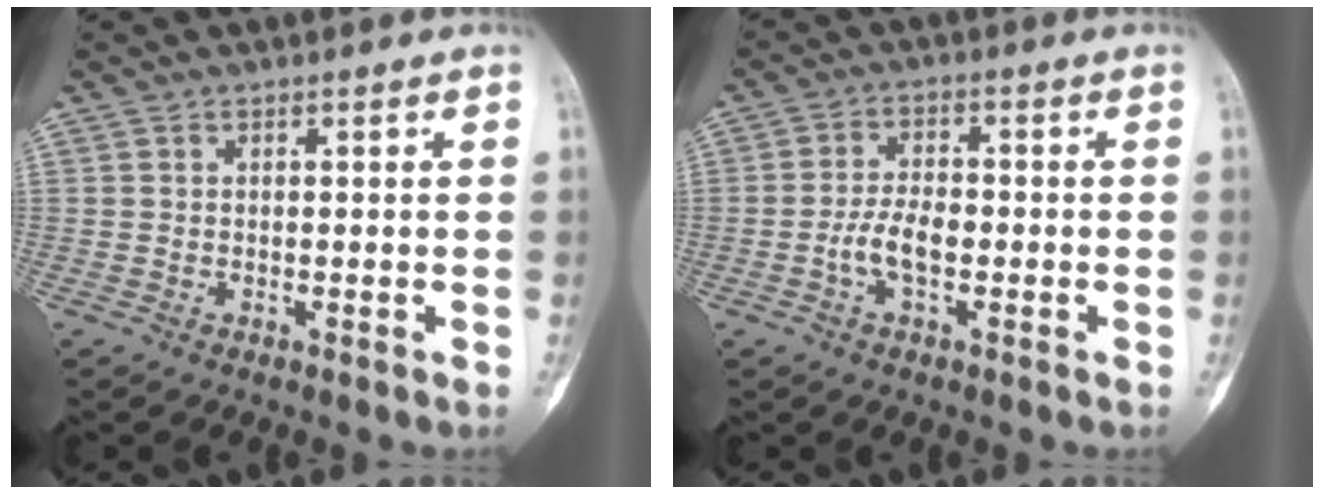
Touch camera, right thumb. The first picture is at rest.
{"total": 5.5, "force": [-1.6, 2.7, 4.5], "torque": [-0.089, 0.015, -0.031]}